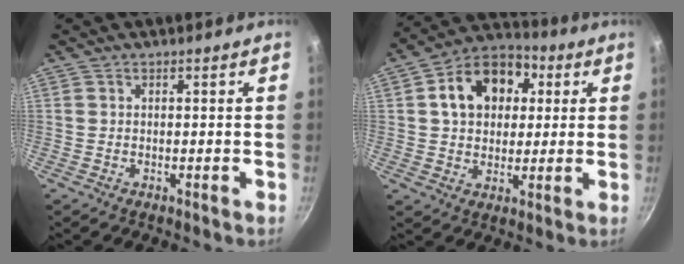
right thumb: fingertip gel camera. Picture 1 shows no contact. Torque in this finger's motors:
{"motor_torque": [0.59, 3.25, 1.04, -0.06, 0.12]}